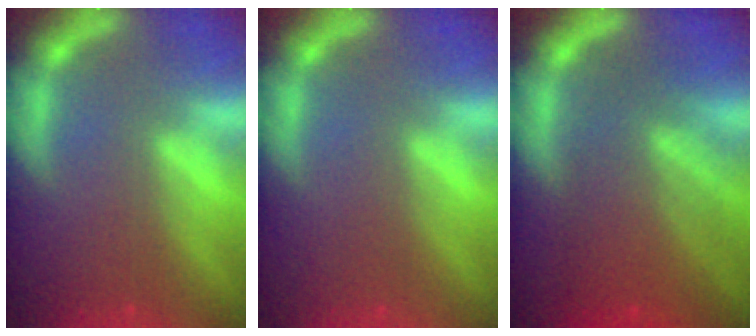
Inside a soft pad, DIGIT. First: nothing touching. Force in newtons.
{"total": 0.0}
{"total": 8.1}